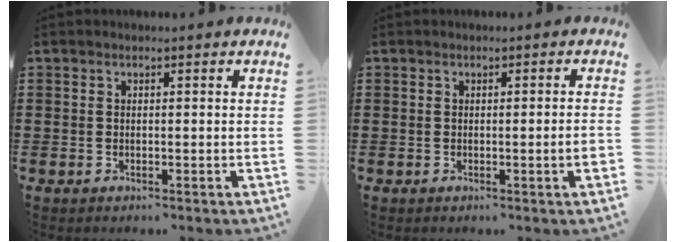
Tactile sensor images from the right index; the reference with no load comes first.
{"total": 2.1, "force": [-0.3, -0.2, 2.0], "torque": [-0.032, -0.006, -0.006]}